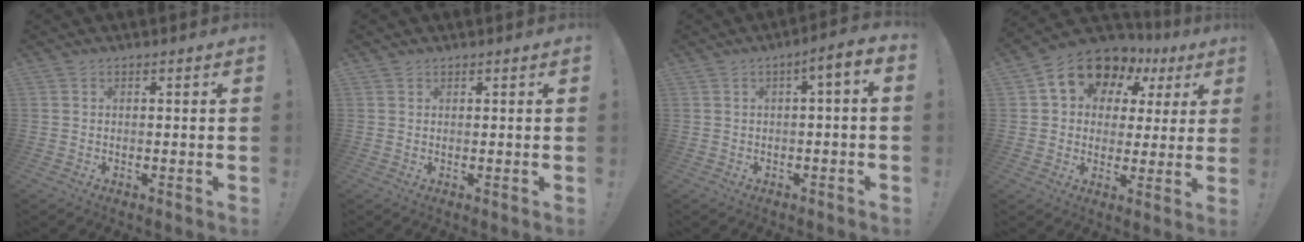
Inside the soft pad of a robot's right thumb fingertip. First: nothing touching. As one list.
[{"total": 0.7, "force": [0.6, 0.4, 0.1], "torque": [0.002, -0.001, 0.012]}, {"total": 4.3, "force": [0.1, 0.4, 4.3], "torque": [-0.064, -0.002, -0.002]}, {"total": 13.2, "force": [7.2, 9.1, 6.4], "torque": [-0.105, -0.039, 0.130]}]